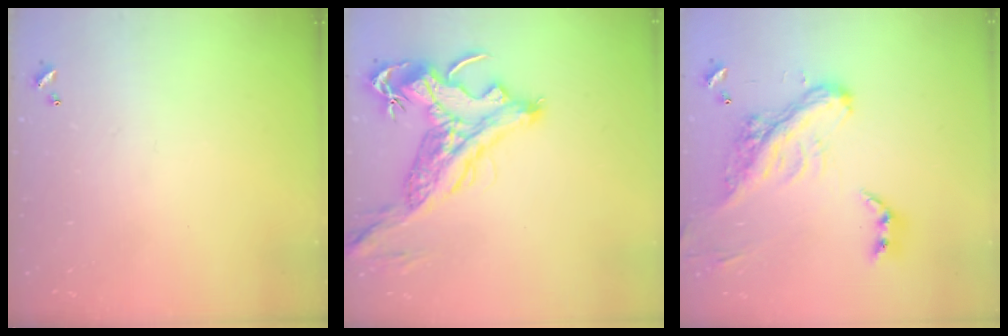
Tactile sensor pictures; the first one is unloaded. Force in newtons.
{"total": 4.5, "press": 4.3, "slide": 1.3}
{"total": 10.0, "press": 9.8, "slide": 2.0}